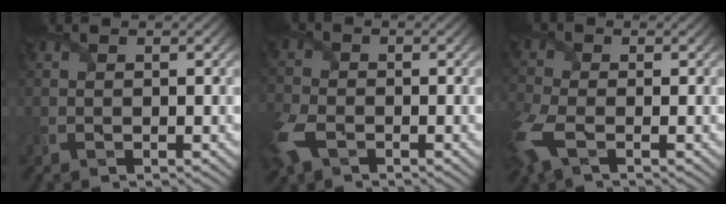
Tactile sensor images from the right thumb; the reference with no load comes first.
{"total": 6.6, "force": [-3.3, 4.0, 4.0], "torque": [-0.118, -0.020, -0.075]}
{"total": 6.5, "force": [-2.8, 3.4, 4.8], "torque": [-0.142, -0.023, -0.065]}